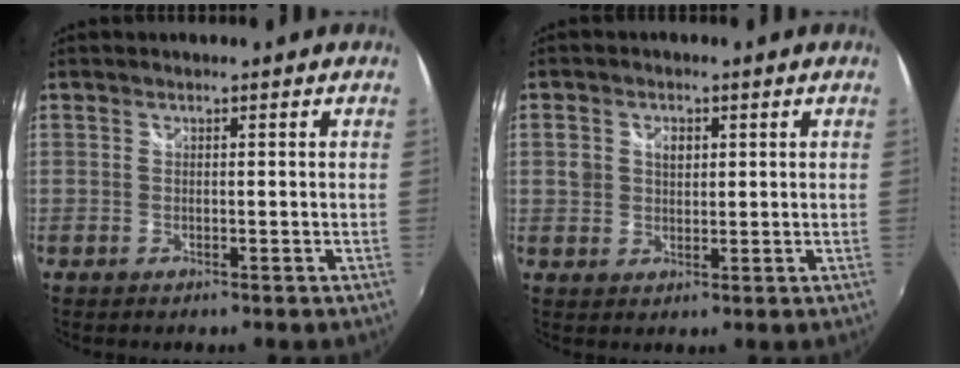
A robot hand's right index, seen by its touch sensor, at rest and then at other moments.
{"total": 3.6, "force": [0.9, 2.8, 2.1], "torque": [-0.032, 0.006, 0.016]}